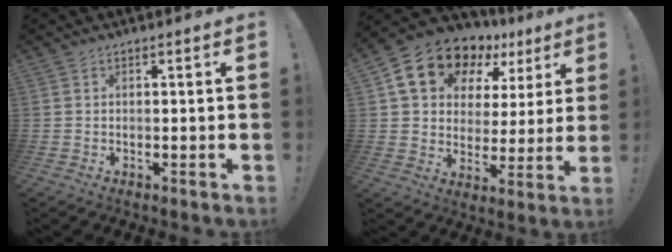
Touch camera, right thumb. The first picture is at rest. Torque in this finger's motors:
{"motor_torque": [1.32, 3.39, 0.80, 0.42, 0.06]}